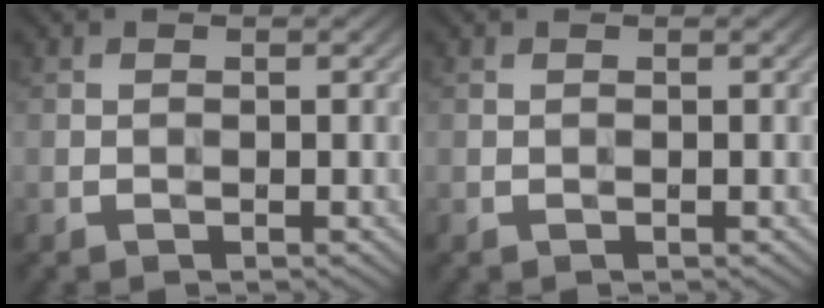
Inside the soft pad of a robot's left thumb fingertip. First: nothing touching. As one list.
[{"total": 0.0}]